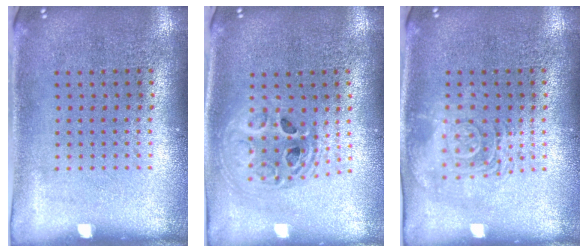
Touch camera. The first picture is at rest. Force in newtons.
{"total": 2.0, "press": 1.6, "slide": 1.2}
{"total": 2.6, "press": 2.6, "slide": 0.4}